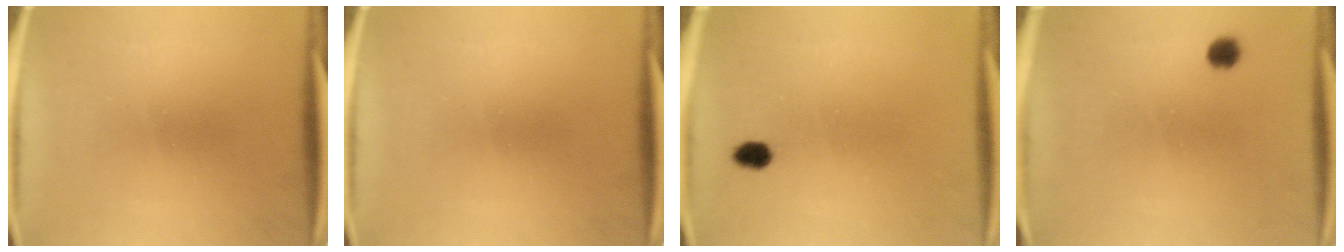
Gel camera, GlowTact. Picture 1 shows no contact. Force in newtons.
{"total": 0.0}
{"total": 2.3}
{"total": 1.8}